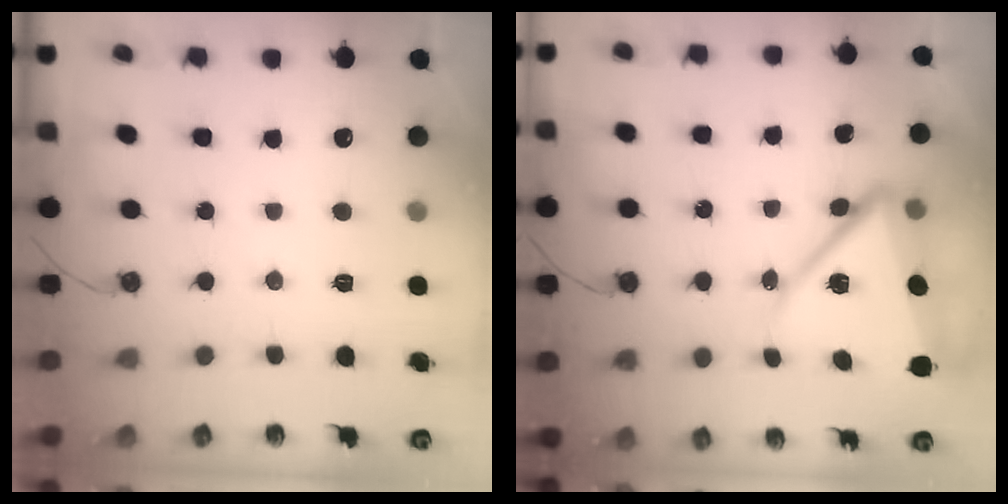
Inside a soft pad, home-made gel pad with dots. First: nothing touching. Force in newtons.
{"total": 13.9, "press": 13.9, "slide": 1.3}